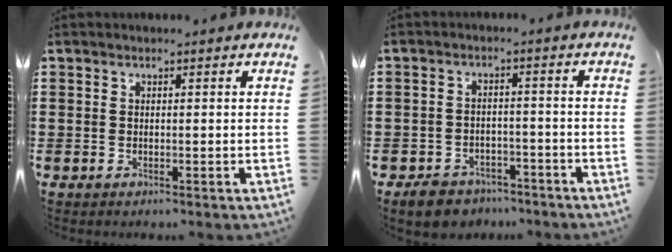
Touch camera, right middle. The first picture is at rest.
{"total": 3.8, "force": [-3.6, 1.1, 0.1], "torque": [-0.016, 0.007, -0.078]}